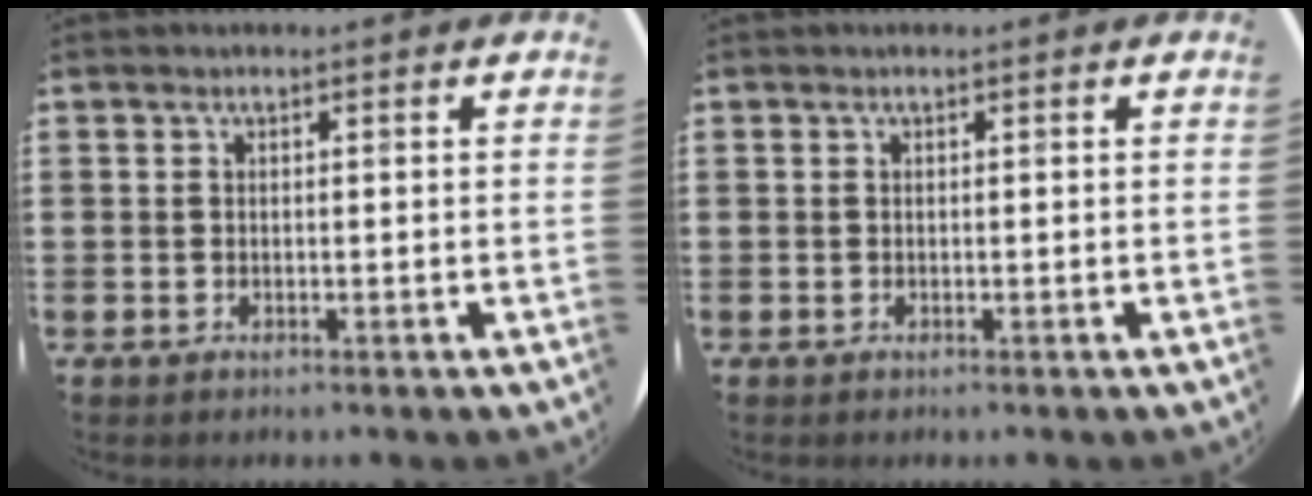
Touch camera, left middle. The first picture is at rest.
{"total": 0.0}